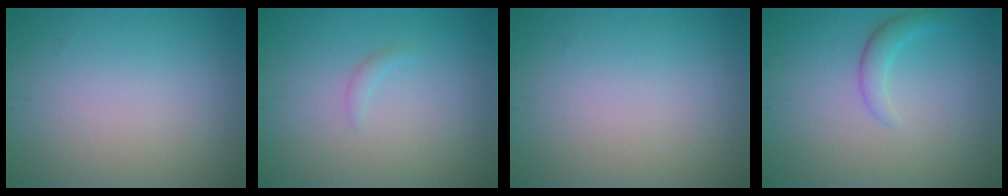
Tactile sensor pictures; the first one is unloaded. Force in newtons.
{"total": 0.7, "press": 0.7, "slide": 0.1}
{"total": 0.0}
{"total": 1.7, "press": 1.7, "slide": 0.1}